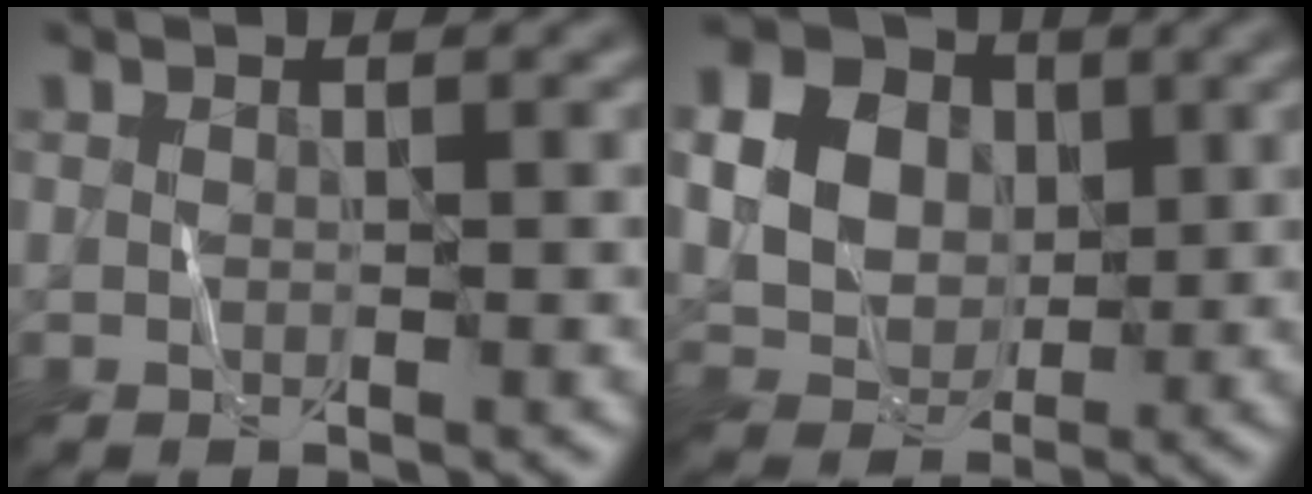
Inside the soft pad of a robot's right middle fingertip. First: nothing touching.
{"total": 15.0, "force": [3.8, 13.1, 6.2], "torque": [-0.165, 0.027, 0.056]}